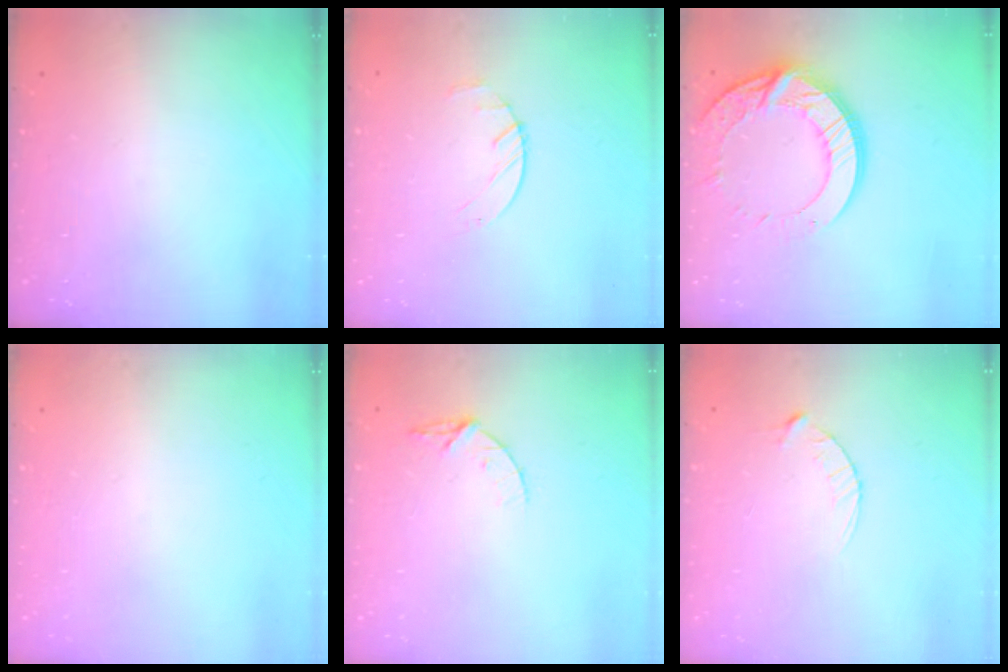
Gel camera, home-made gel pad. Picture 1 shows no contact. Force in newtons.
{"total": 1.9, "press": 1.9, "slide": 0.3}
{"total": 15.8, "press": 15.8, "slide": 1.3}
{"total": 0.0}
{"total": 4.7, "press": 4.7, "slide": 0.5}
{"total": 3.0, "press": 3.0, "slide": 0.4}